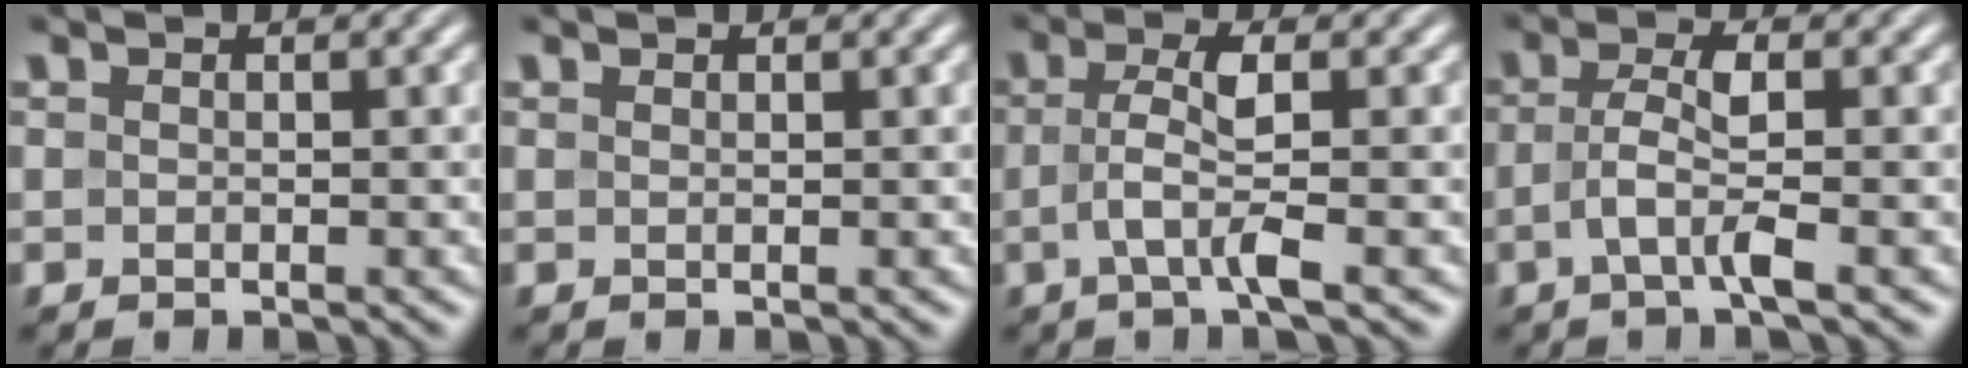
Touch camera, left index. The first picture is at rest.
{"total": 0.0}
{"total": 3.3, "force": [-0.4, 0.5, 3.3], "torque": [-0.066, 0.003, -0.009]}
{"total": 3.1, "force": [-0.7, 0.5, 2.9], "torque": [-0.061, 0.007, -0.018]}